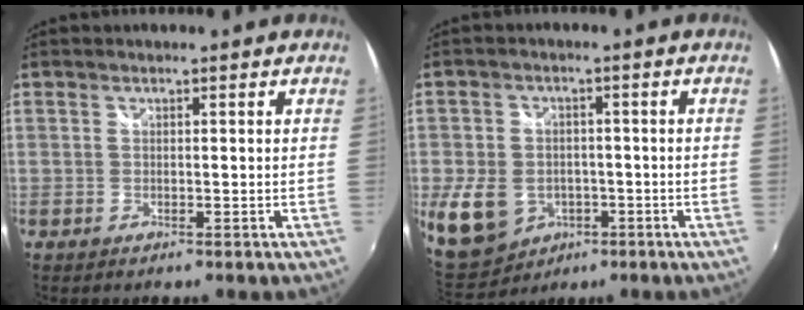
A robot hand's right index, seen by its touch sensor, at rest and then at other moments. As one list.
[{"total": 13.4, "force": [-4.8, 10.5, 6.7], "torque": [-0.187, -0.017, -0.064]}]